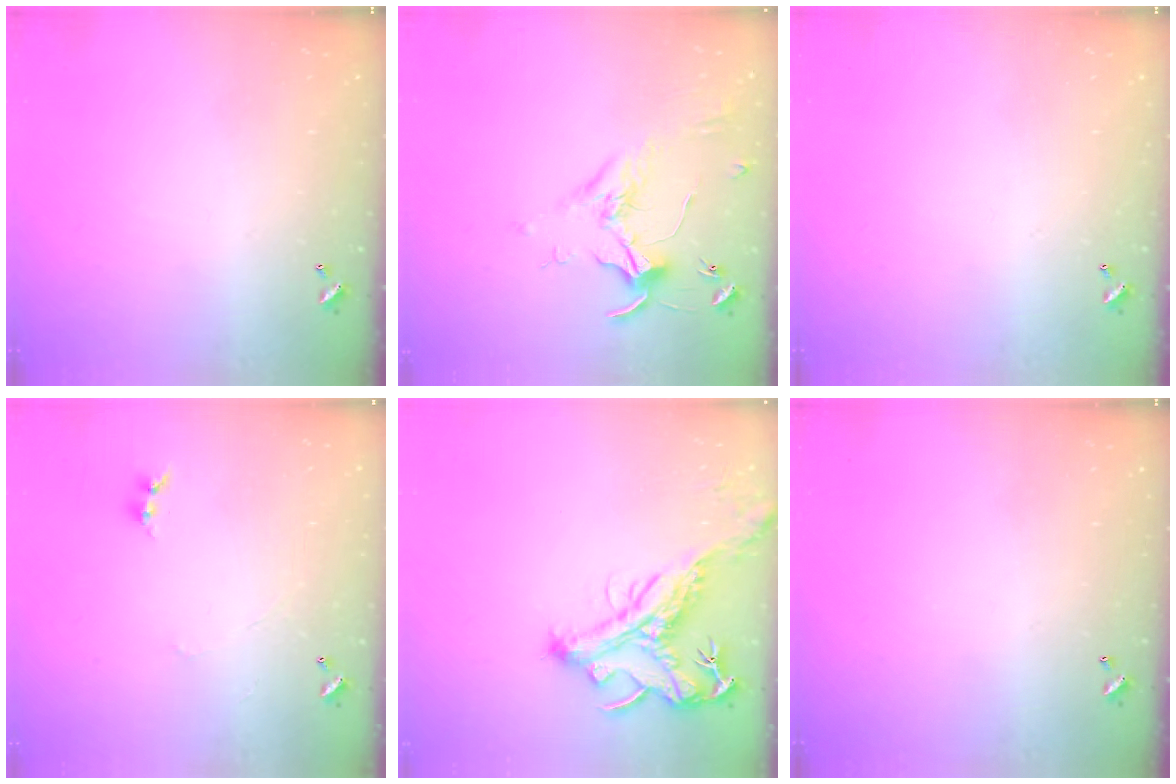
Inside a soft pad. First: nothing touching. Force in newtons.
{"total": 1.7, "press": 1.7, "slide": 0.4}
{"total": 0.0}
{"total": 0.0}
{"total": 2.0, "press": 1.5, "slide": 1.3}
{"total": 0.0}